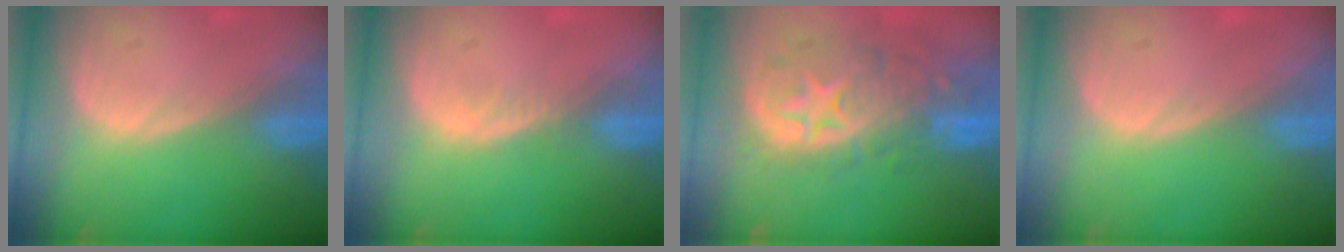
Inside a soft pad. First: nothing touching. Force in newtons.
{"total": 1.1, "press": 1.1, "slide": 0.3}
{"total": 11.1, "press": 9.8, "slide": 5.4}
{"total": 0.0}